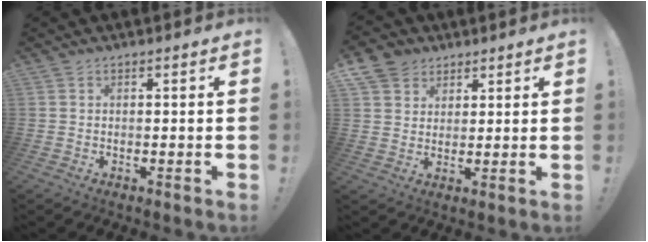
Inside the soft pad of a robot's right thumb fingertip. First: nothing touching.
{"total": 7.4, "force": [4.5, 5.7, 1.3], "torque": [-0.021, -0.026, 0.090]}